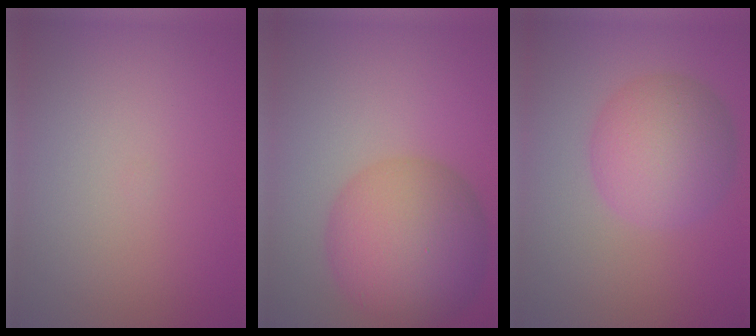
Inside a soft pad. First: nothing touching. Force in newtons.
{"total": 9.5, "press": 9.5, "slide": 0.2}
{"total": 6.5, "press": 6.5, "slide": 0.0}